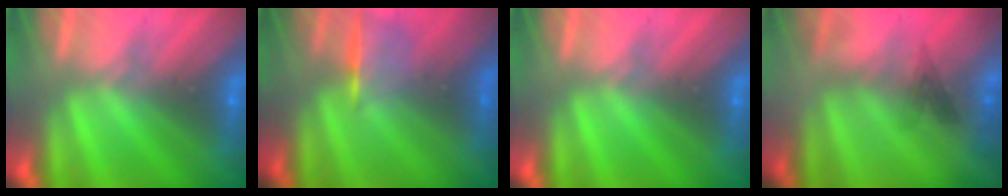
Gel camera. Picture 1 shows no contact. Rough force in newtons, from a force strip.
{"total": 1.1}
{"total": 0.0}
{"total": 2.2}